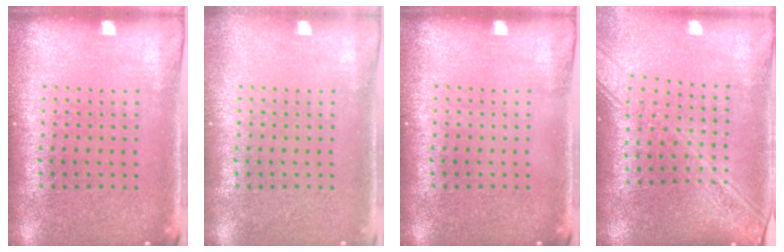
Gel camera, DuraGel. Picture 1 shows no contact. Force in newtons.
{"total": 0.7, "press": 0.6, "slide": 0.3}
{"total": 0.0}
{"total": 2.2, "press": 1.9, "slide": 1.2}